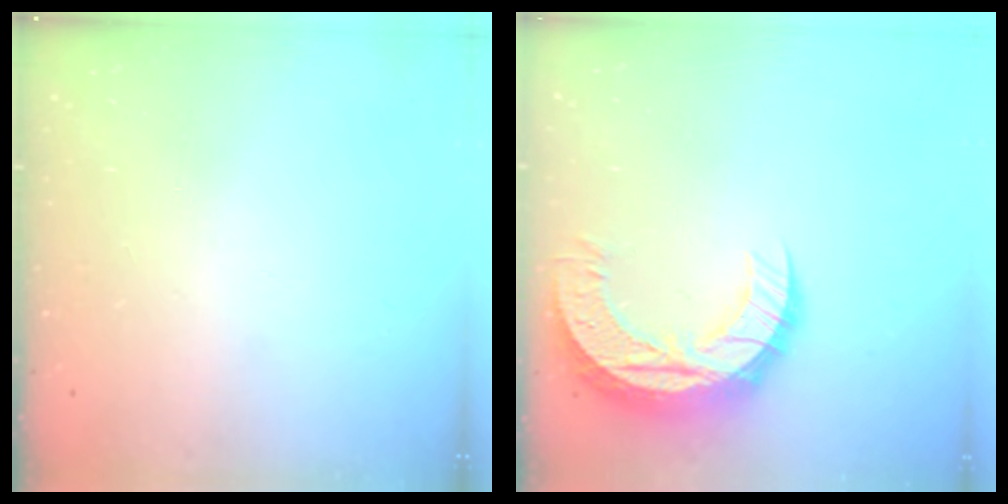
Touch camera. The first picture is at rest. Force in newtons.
{"total": 12.7, "press": 12.7, "slide": 0.9}